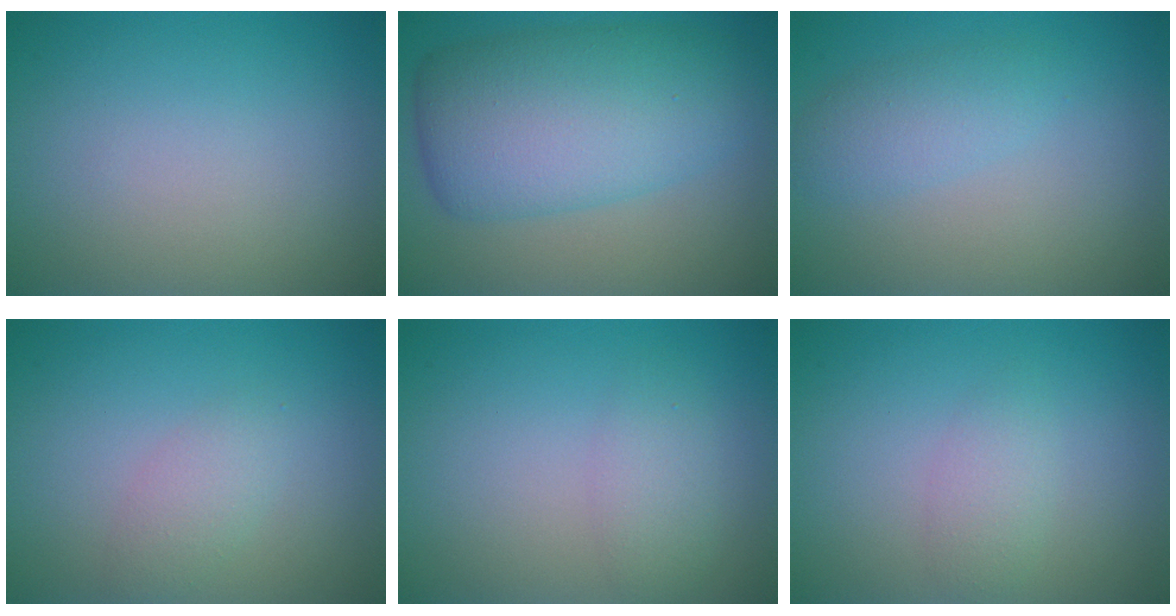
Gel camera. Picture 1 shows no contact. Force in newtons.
{"total": 9.3, "press": 9.3, "slide": 0.1}
{"total": 2.4, "press": 2.4, "slide": 0.1}
{"total": 1.8, "press": 1.8, "slide": 0.0}
{"total": 1.9, "press": 1.9, "slide": 0.1}
{"total": 1.8, "press": 1.8, "slide": 0.1}